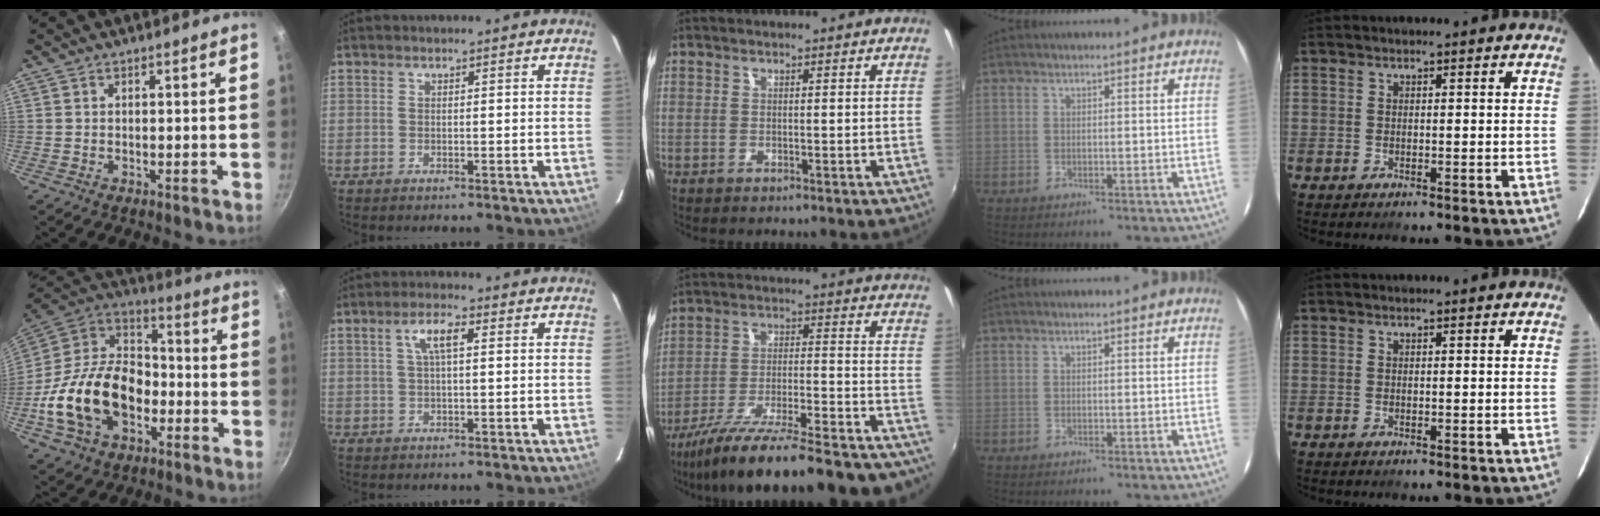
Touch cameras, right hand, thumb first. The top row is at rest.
{"thumb": {"total": 23.2, "force": [-6.8, 15.6, 15.8], "torque": [-0.267, 0.055, -0.131]}, "index": {"total": 4.6, "force": [1.3, 1.3, 4.2], "torque": [-0.082, 0.011, 0.026]}, "middle": {"total": 31.0, "force": [-27.5, 4.2, 13.7], "torque": [-0.207, -0.057, -0.383]}}